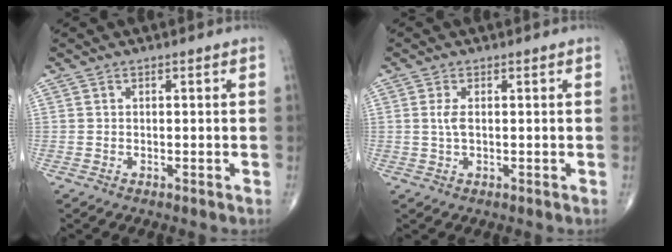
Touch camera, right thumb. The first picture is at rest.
{"total": 2.0, "force": [0.3, 0.8, 1.8], "torque": [-0.042, -0.001, 0.006]}